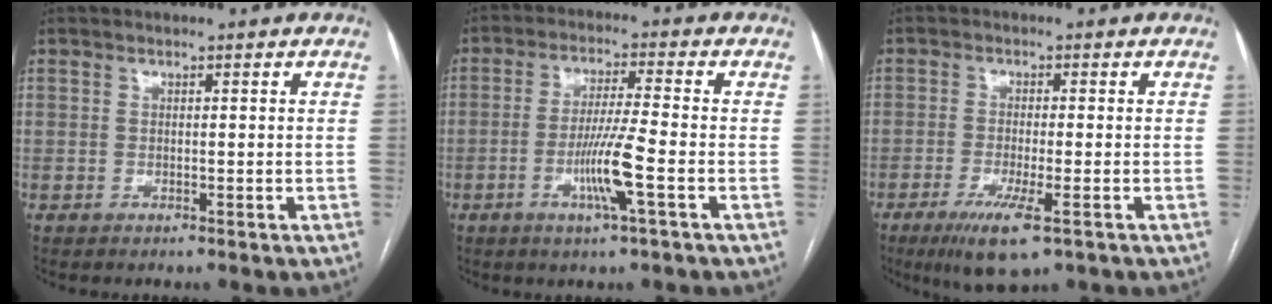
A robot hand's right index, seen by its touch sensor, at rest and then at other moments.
{"total": 7.9, "force": [-2.6, -0.6, 7.4], "torque": [-0.144, -0.009, -0.051]}
{"total": 7.1, "force": [-3.9, 0.9, 5.9], "torque": [-0.110, -0.020, -0.063]}